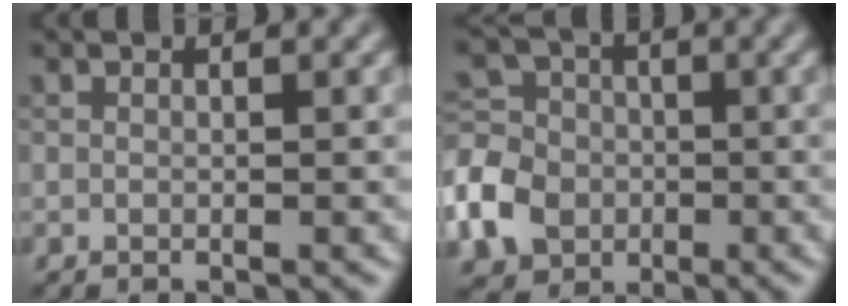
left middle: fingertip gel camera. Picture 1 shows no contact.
{"total": 6.3, "force": [-2.3, 5.2, 2.6], "torque": [-0.062, 0.007, -0.062]}